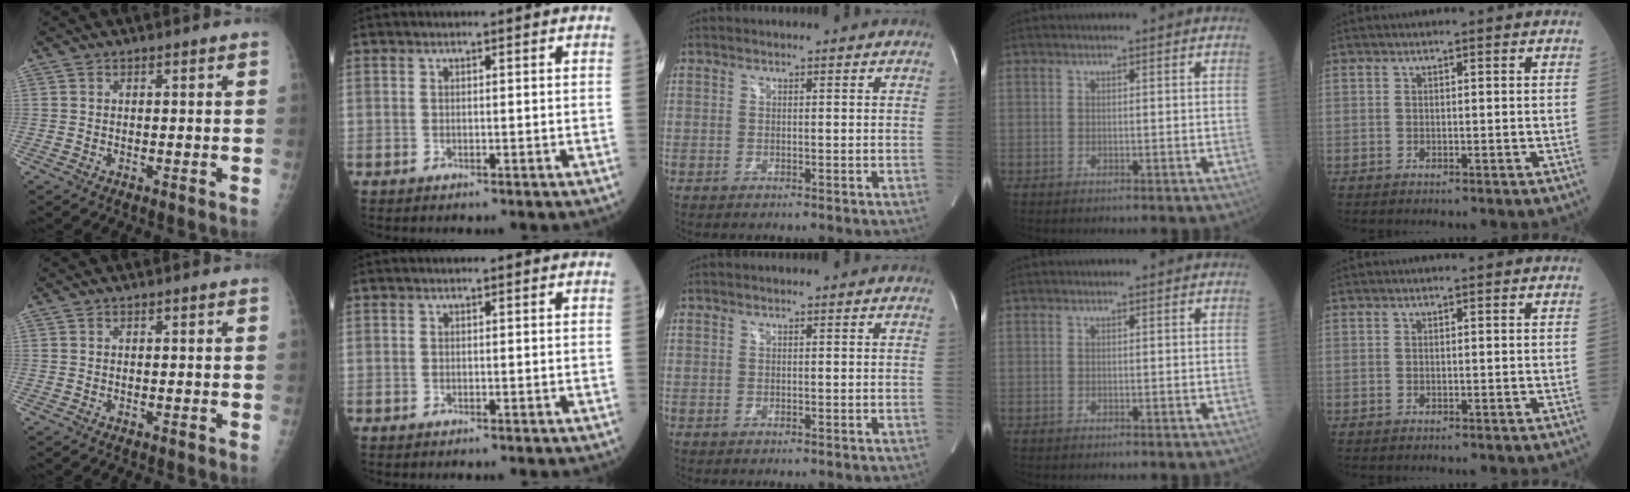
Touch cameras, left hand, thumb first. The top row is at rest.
{}